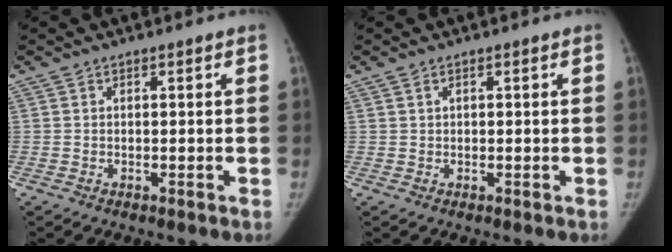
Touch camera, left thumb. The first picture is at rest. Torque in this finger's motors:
{"motor_torque": [0.02, -0.47, -0.05, -0.01, -0.04]}